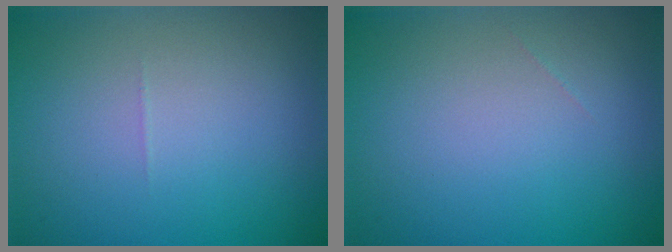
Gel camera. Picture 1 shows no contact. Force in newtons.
{"total": 0.0}